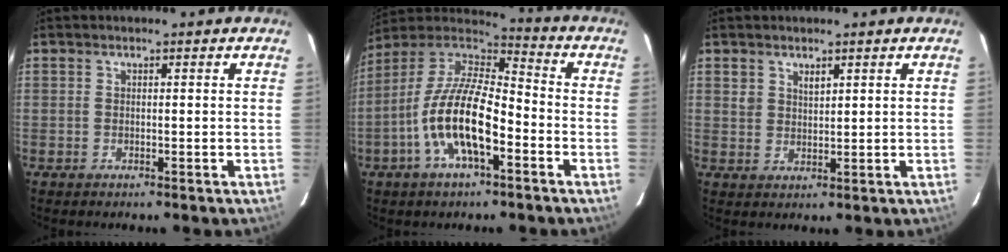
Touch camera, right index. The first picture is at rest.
{"total": 16.3, "force": [-5.9, 5.9, 14.0], "torque": [-0.278, -0.005, -0.117]}
{"total": 2.6, "force": [1.7, 1.7, 1.0], "torque": [-0.013, 0.003, 0.033]}